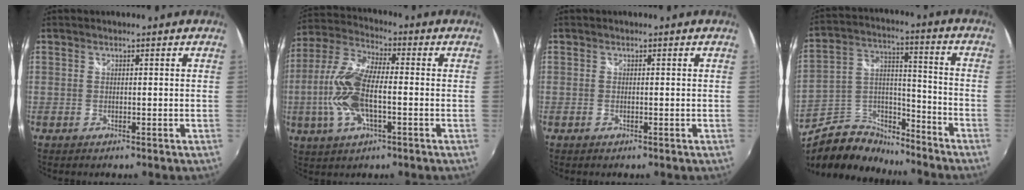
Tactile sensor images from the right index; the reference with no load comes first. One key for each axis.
{"total": 13.8, "fx": -2.3, "fy": 5.5, "fz": 12.4, "tx": -0.270, "ty": 0.007, "tz": -0.050}
{"total": 0.0}
{"total": 13.6, "fx": -11.2, "fy": 6.2, "fz": 4.7, "tx": -0.101, "ty": 0.033, "tz": -0.191}